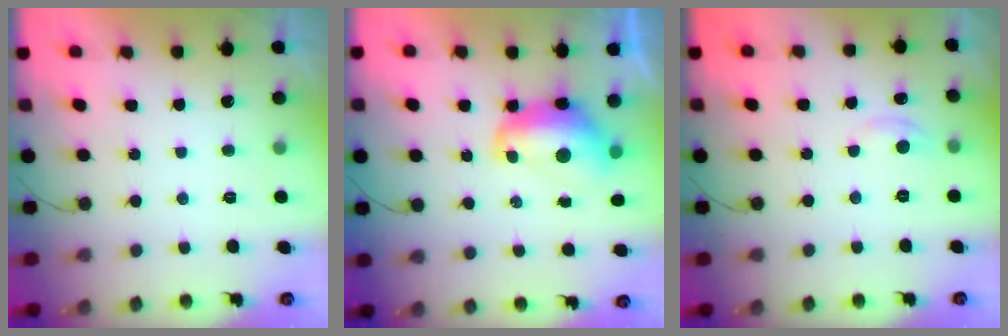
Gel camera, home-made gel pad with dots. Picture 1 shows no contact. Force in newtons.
{"total": 10.3, "press": 10.2, "slide": 0.9}
{"total": 3.0, "press": 3.0, "slide": 0.3}